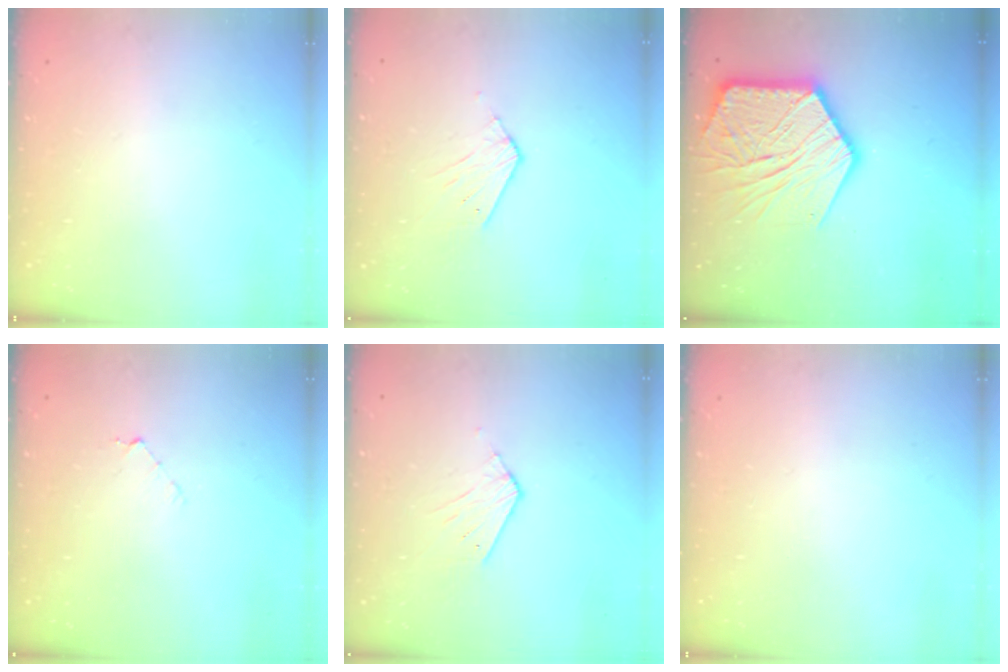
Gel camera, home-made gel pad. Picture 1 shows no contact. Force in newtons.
{"total": 4.9, "press": 4.8, "slide": 0.4}
{"total": 20.8, "press": 20.8, "slide": 1.2}
{"total": 4.0, "press": 4.0, "slide": 0.3}
{"total": 4.9, "press": 4.8, "slide": 0.4}
{"total": 0.0}